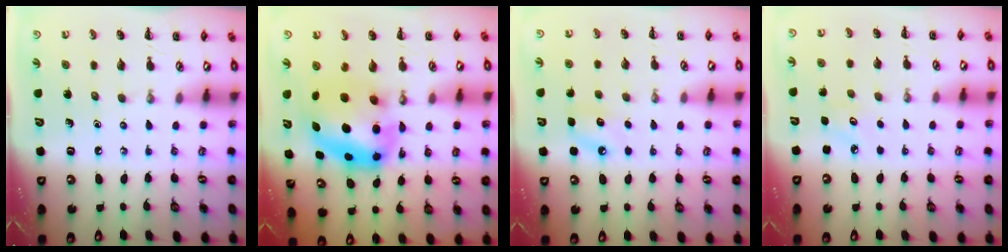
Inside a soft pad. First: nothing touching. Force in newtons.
{"total": 9.7, "press": 9.4, "slide": 2.4}
{"total": 7.4, "press": 7.1, "slide": 2.1}
{"total": 2.4, "press": 2.3, "slide": 0.6}